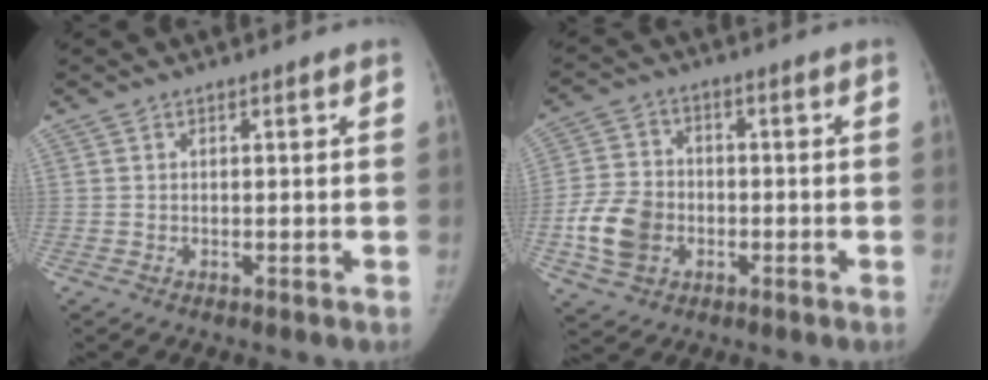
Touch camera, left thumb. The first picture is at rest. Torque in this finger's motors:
{"motor_torque": [-0.16, 0.29, 0.54, -0.42, 0.07]}